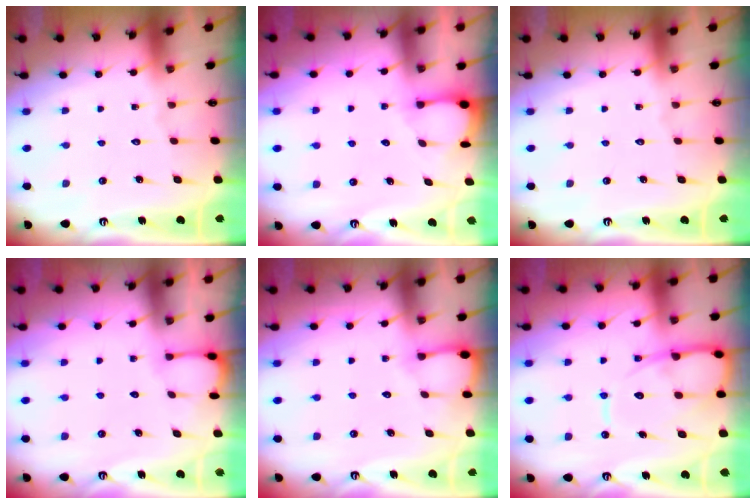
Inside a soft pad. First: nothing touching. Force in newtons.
{"total": 2.4, "press": 2.3, "slide": 0.4}
{"total": 0.0}
{"total": 2.1, "press": 2.1, "slide": 0.2}
{"total": 4.2, "press": 4.2, "slide": 0.3}
{"total": 11.4, "press": 11.3, "slide": 1.1}